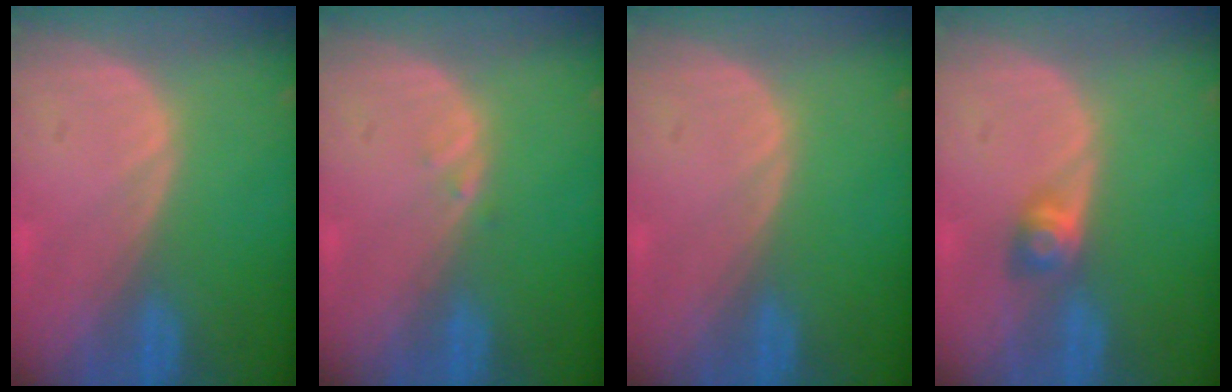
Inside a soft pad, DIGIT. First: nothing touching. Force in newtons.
{"total": 0.6, "press": 0.6, "slide": 0.1}
{"total": 0.0}
{"total": 2.8, "press": 2.5, "slide": 1.3}